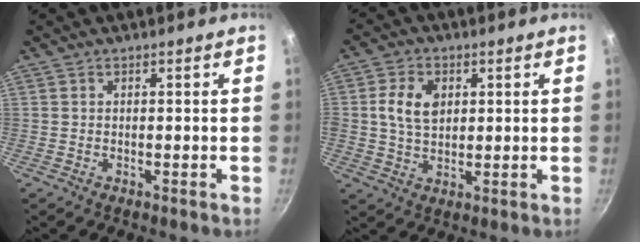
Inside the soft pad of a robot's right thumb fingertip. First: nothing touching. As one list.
[{"total": 7.4, "force": [1.6, 5.1, 5.1], "torque": [-0.083, 0.001, 0.028]}]